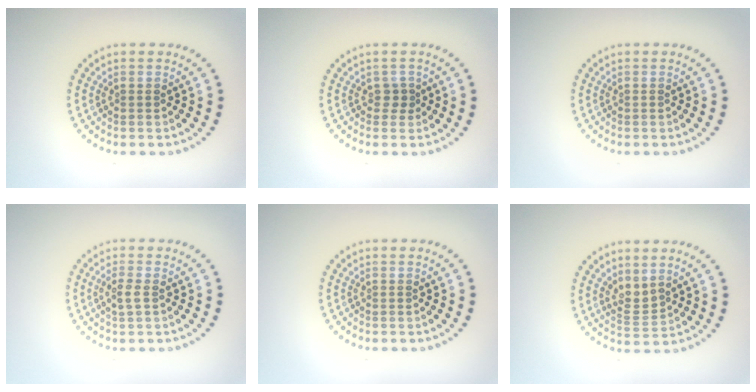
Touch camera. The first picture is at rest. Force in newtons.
{"total": 1.2, "press": 0.9, "slide": 0.8}
{"total": 0.0}
{"total": 1.3, "press": 1.3, "slide": 0.4}
{"total": 0.0}
{"total": 1.9, "press": 1.4, "slide": 1.2}